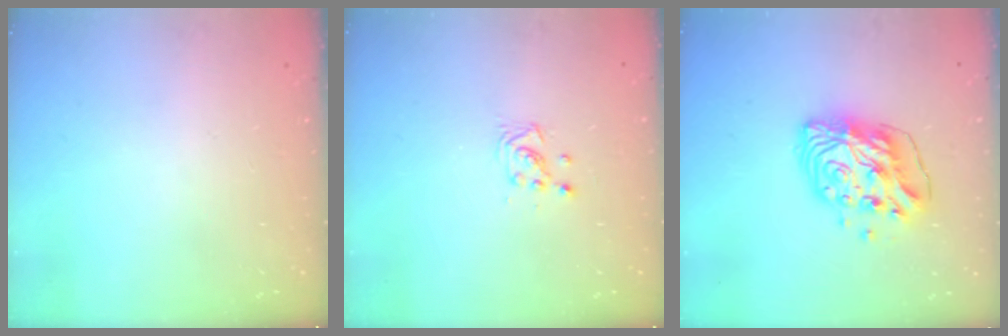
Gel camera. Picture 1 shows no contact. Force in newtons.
{"total": 3.0, "press": 2.9, "slide": 0.5}
{"total": 12.2, "press": 12.1, "slide": 1.2}